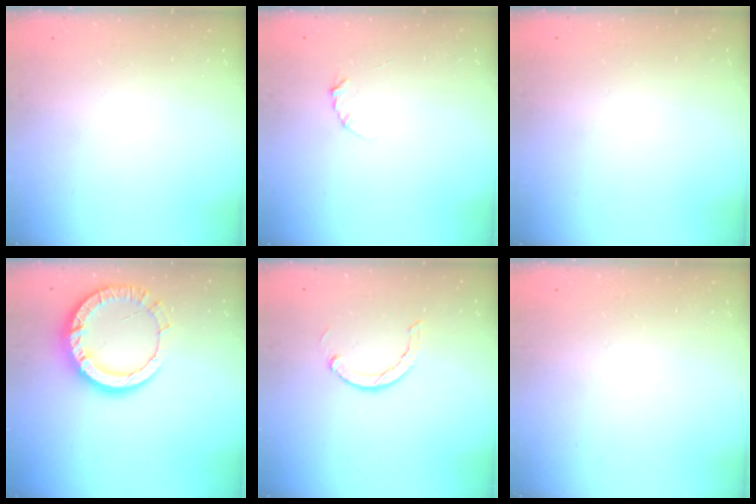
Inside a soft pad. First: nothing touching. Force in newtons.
{"total": 2.3, "press": 2.3, "slide": 0.4}
{"total": 2.6, "press": 2.6, "slide": 0.2}
{"total": 13.0, "press": 12.9, "slide": 1.3}
{"total": 3.0, "press": 3.0, "slide": 0.1}
{"total": 2.7, "press": 2.7, "slide": 0.2}